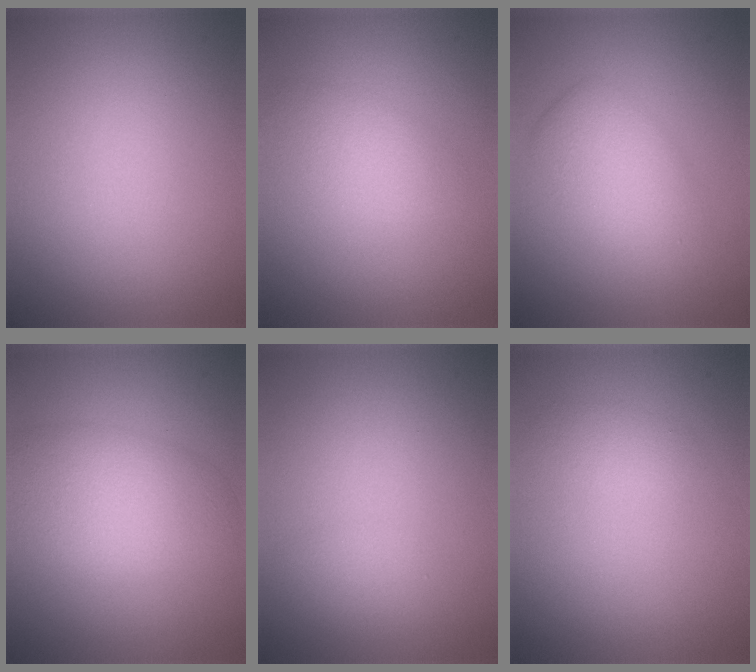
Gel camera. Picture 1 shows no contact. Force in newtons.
{"total": 2.4, "press": 2.4, "slide": 0.1}
{"total": 3.5, "press": 3.5, "slide": 0.2}
{"total": 5.4, "press": 5.4, "slide": 0.4}
{"total": 0.9, "press": 0.9, "slide": 0.0}
{"total": 0.9, "press": 0.9, "slide": 0.0}